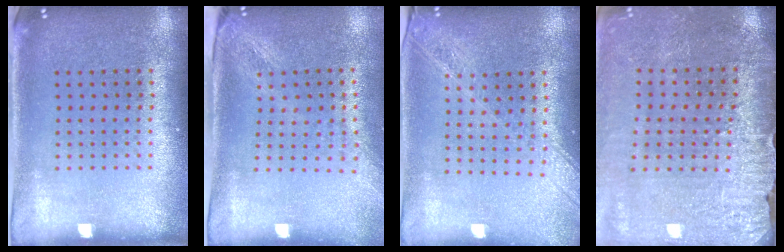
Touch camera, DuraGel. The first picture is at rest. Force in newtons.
{"total": 2.1, "press": 1.7, "slide": 1.3}
{"total": 2.1, "press": 1.8, "slide": 1.0}
{"total": 3.0, "press": 3.0, "slide": 0.3}